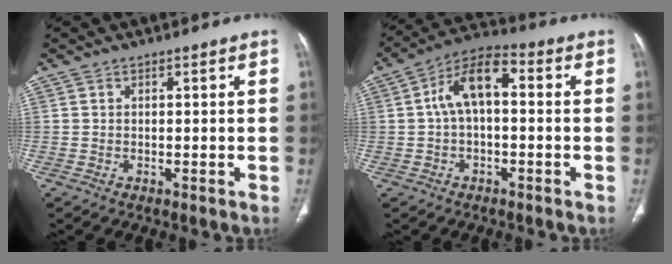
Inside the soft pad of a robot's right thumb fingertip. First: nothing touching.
{"total": 9.3, "force": [0.6, 4.9, 7.9], "torque": [-0.134, 0.034, 0.000]}